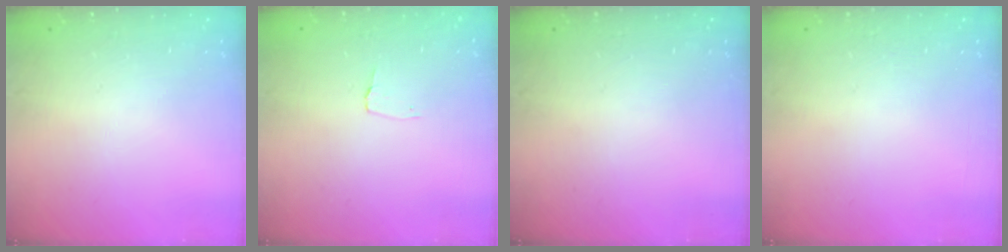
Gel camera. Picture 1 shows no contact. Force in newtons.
{"total": 2.7, "press": 2.7, "slide": 0.3}
{"total": 0.0}
{"total": 0.0}